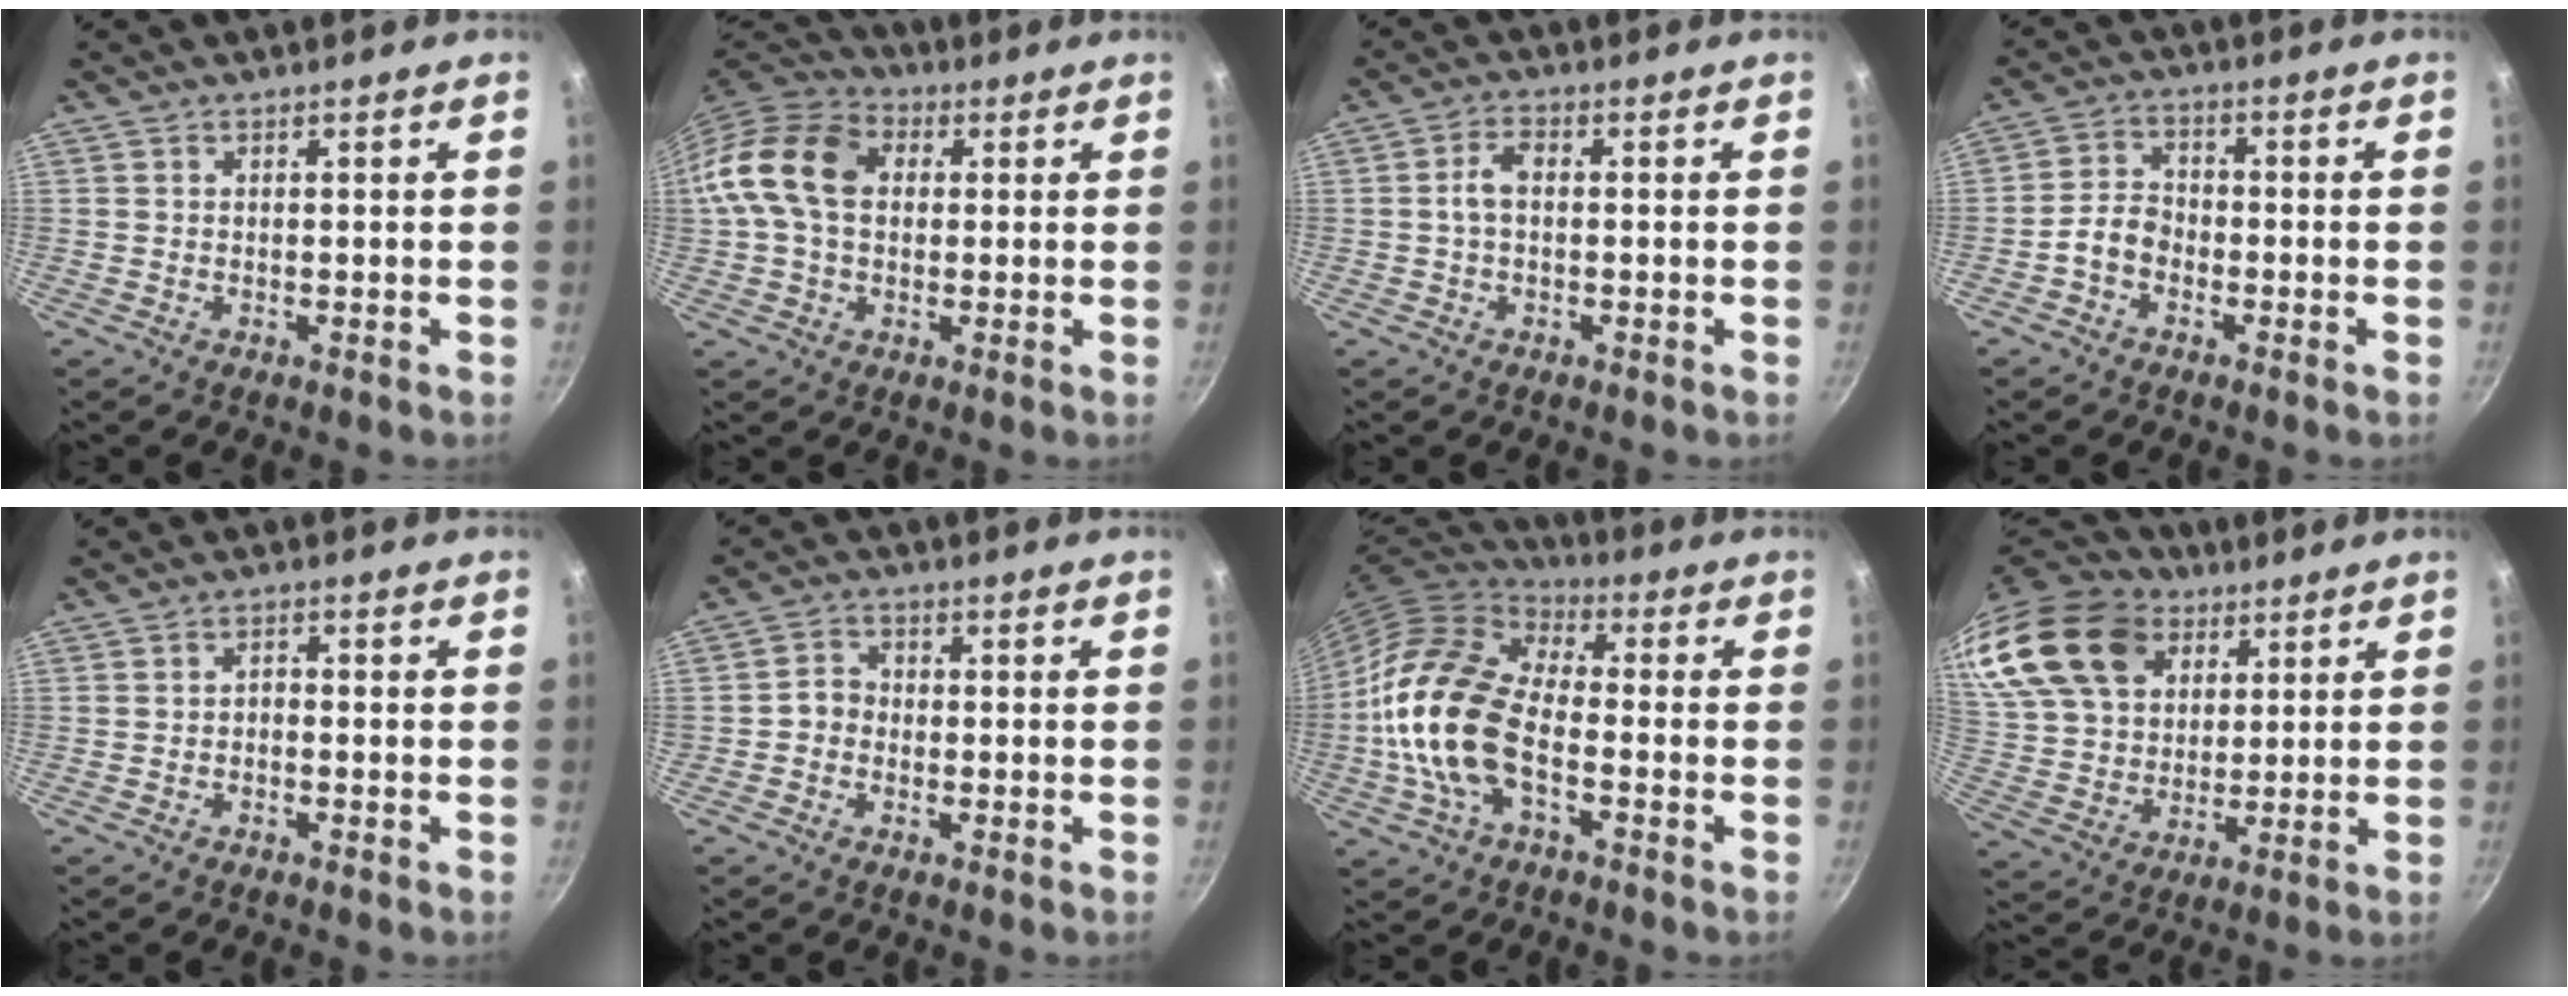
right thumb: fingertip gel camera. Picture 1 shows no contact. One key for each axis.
{"total": 14.8, "fx": 1.9, "fy": 10.6, "fz": 10.1, "tx": -0.169, "ty": 0.026, "tz": 0.016}
{"total": 3.6, "fx": -0.2, "fy": 2.1, "fz": 3.0, "tx": -0.060, "ty": 0.016, "tz": -0.007}
{"total": 4.5, "fx": -2.1, "fy": 3.1, "fz": 2.5, "tx": -0.040, "ty": 0.029, "tz": -0.049}
{"total": 1.5, "fx": -0.9, "fy": 0.7, "fz": 0.9, "tx": -0.015, "ty": 0.011, "tz": -0.018}
{"total": 3.0, "fx": -0.9, "fy": 2.6, "fz": 1.1, "tx": -0.001, "ty": 0.015, "tz": -0.023}
{"total": 18.6, "fx": -3.9, "fy": 10.3, "fz": 15.0, "tx": -0.277, "ty": 0.032, "tz": -0.089}
{"total": 25.2, "fx": 12.6, "fy": 17.4, "fz": 13.1, "tx": -0.275, "ty": 0.006, "tz": 0.240}